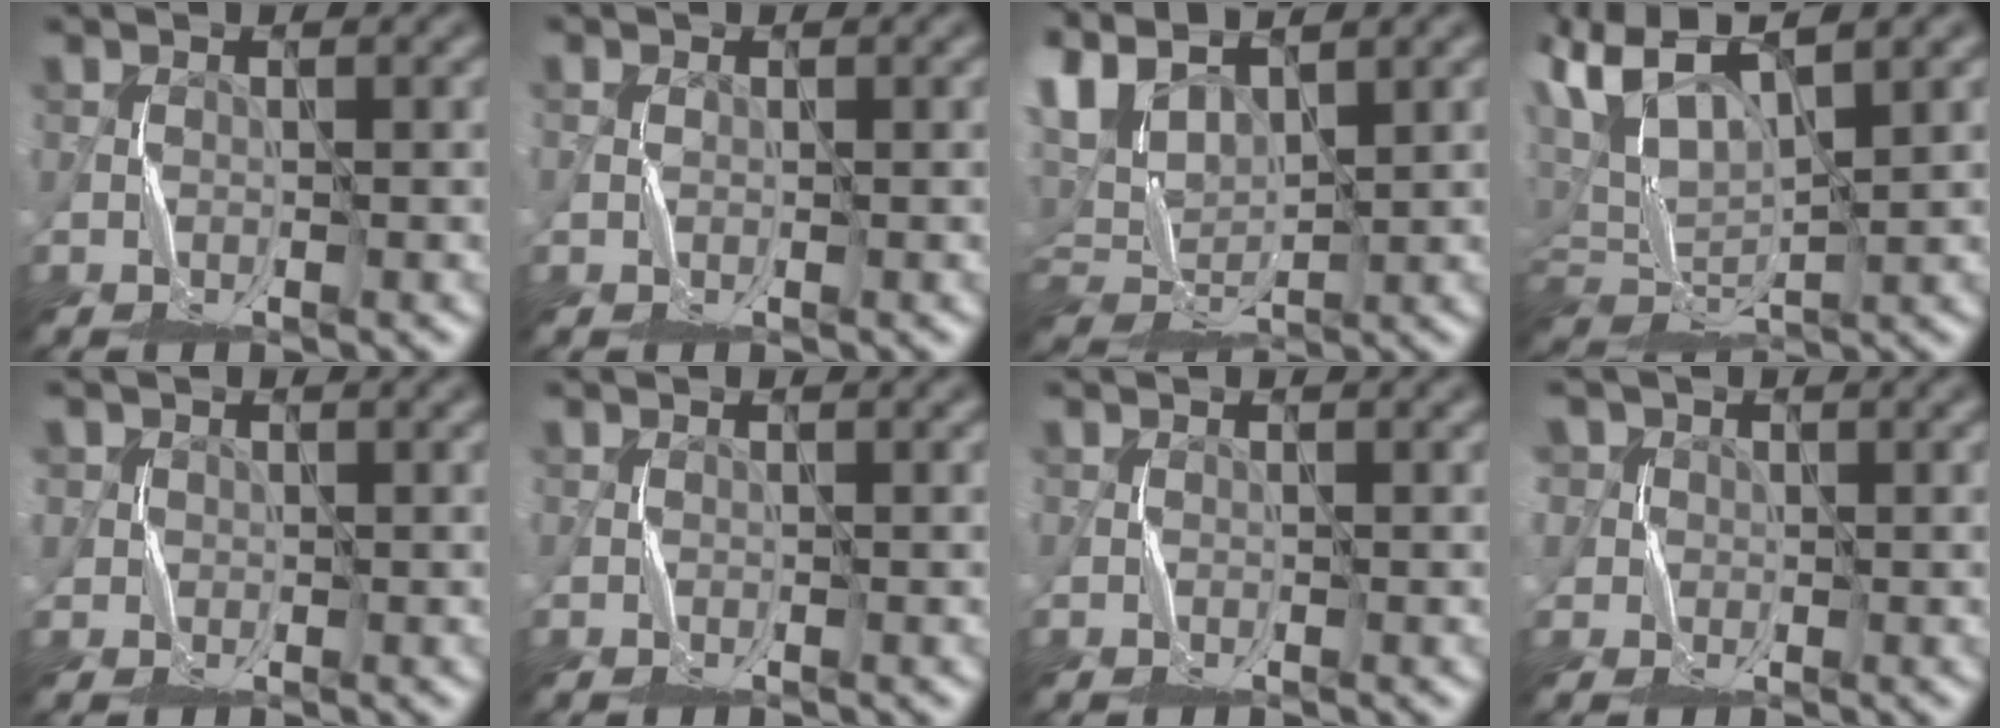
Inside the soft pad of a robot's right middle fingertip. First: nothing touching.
{"total": 0.7, "force": [0.1, 0.5, 0.5], "torque": [-0.013, 0.003, 0.000]}
{"total": 5.8, "force": [3.0, 2.8, 4.1], "torque": [-0.100, 0.005, 0.057]}
{"total": 6.9, "force": [3.3, 3.0, 5.2], "torque": [-0.118, 0.015, 0.062]}
{"total": 1.3, "force": [0.4, 1.3, 0.0], "torque": [0.007, -0.004, 0.009]}
{"total": 0.0}
{"total": 0.0}
{"total": 3.3, "force": [1.3, 2.9, 0.8], "torque": [-0.013, 0.006, 0.019]}